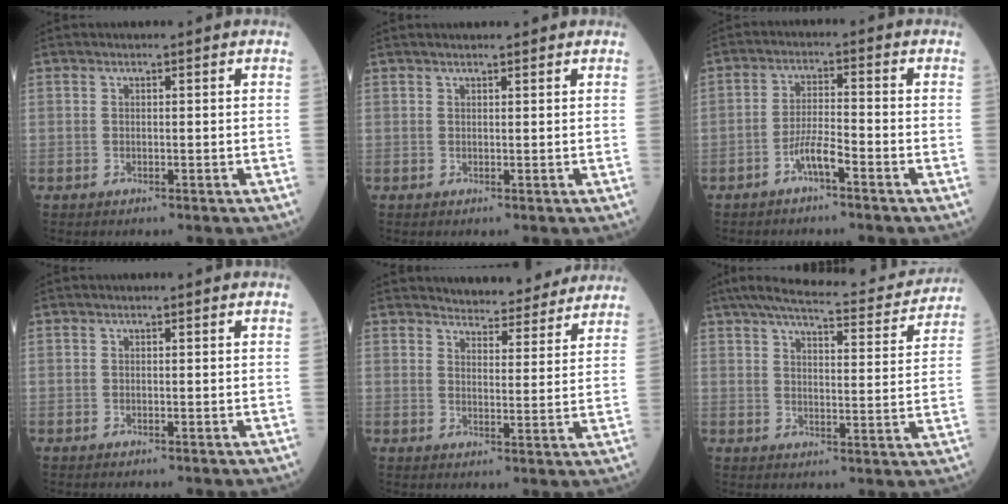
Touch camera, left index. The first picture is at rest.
{"total": 3.1, "force": [2.8, 0.3, 1.1], "torque": [-0.011, 0.019, 0.034]}
{"total": 4.0, "force": [-2.7, 0.2, 2.9], "torque": [-0.057, -0.001, -0.055]}
{"total": 0.0}
{"total": 12.0, "force": [11.5, 2.2, 2.4], "torque": [-0.018, -0.010, 0.136]}
{"total": 19.0, "force": [16.9, 3.2, 8.0], "torque": [-0.120, 0.005, 0.213]}